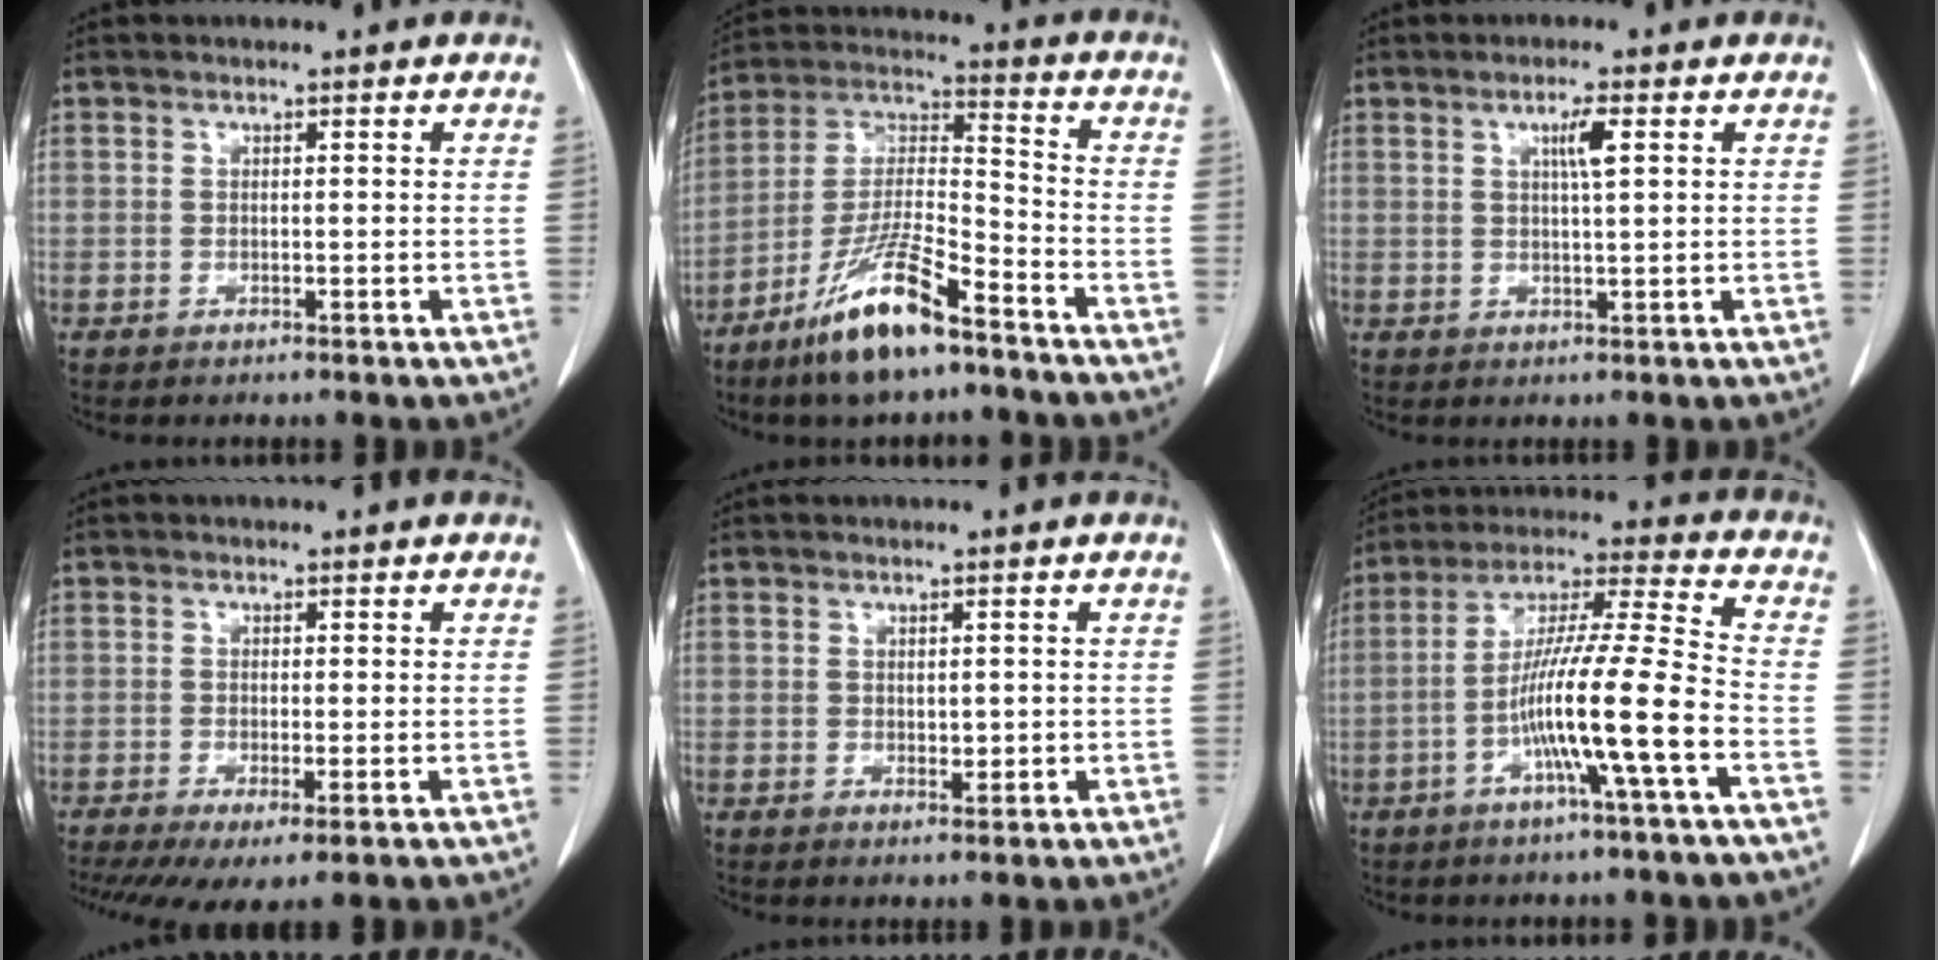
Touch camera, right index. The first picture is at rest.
{"total": 14.4, "force": [-9.5, 2.4, 10.5], "torque": [-0.214, -0.014, -0.177]}
{"total": 3.1, "force": [1.1, 0.0, 2.9], "torque": [-0.051, -0.001, 0.018]}
{"total": 6.3, "force": [-3.5, 1.5, 5.0], "torque": [-0.082, -0.019, -0.058]}
{"total": 1.8, "force": [0.1, 1.0, 1.5], "torque": [-0.021, -0.004, 0.006]}
{"total": 13.9, "force": [-4.7, -0.9, 13.1], "torque": [-0.240, 0.004, -0.092]}